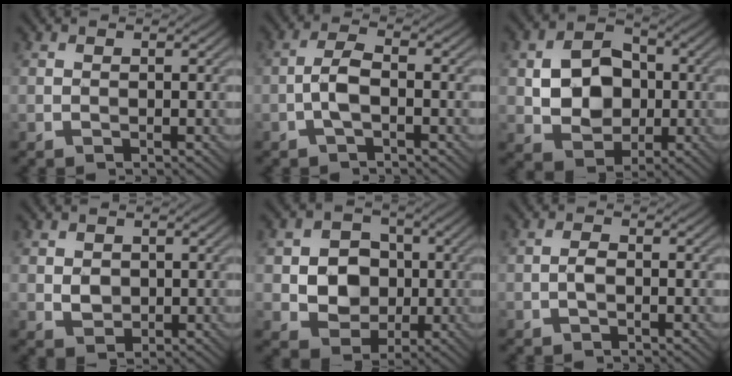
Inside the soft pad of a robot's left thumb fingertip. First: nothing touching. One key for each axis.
{"total": 3.4, "fx": -1.2, "fy": 1.1, "fz": 2.9, "tx": -0.066, "ty": 0.006, "tz": -0.032}
{"total": 8.0, "fx": 0.0, "fy": 6.3, "fz": 4.9, "tx": -0.097, "ty": 0.003, "tz": -0.007}
{"total": 2.1, "fx": 0.3, "fy": 1.7, "fz": 1.1, "tx": -0.028, "ty": -0.004, "tz": 0.008}
{"total": 6.9, "fx": -0.3, "fy": 6.0, "fz": 3.5, "tx": -0.074, "ty": -0.002, "tz": -0.020}
{"total": 1.3, "fx": -0.5, "fy": 0.5, "fz": 1.1, "tx": -0.023, "ty": 0.004, "tz": -0.013}